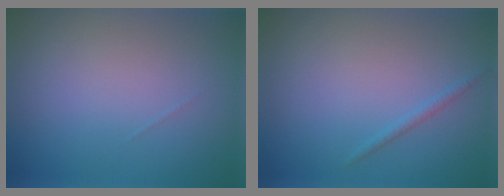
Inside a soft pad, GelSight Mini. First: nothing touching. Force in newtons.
{"total": 0.7, "press": 0.7, "slide": 0.1}